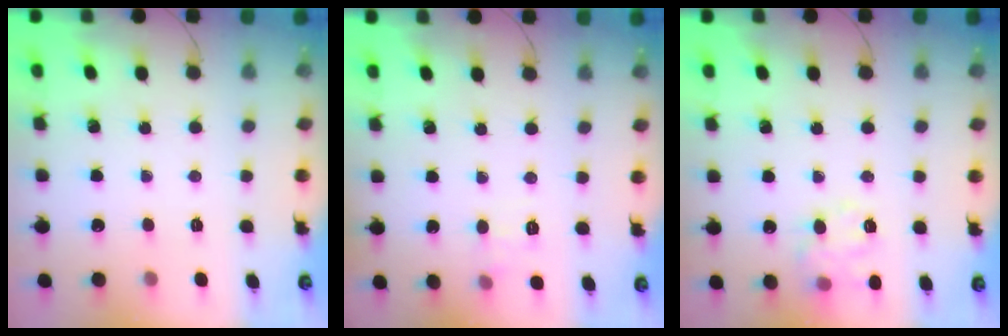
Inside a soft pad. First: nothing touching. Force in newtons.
{"total": 6.2, "press": 6.0, "slide": 1.5}
{"total": 11.6, "press": 11.5, "slide": 1.7}